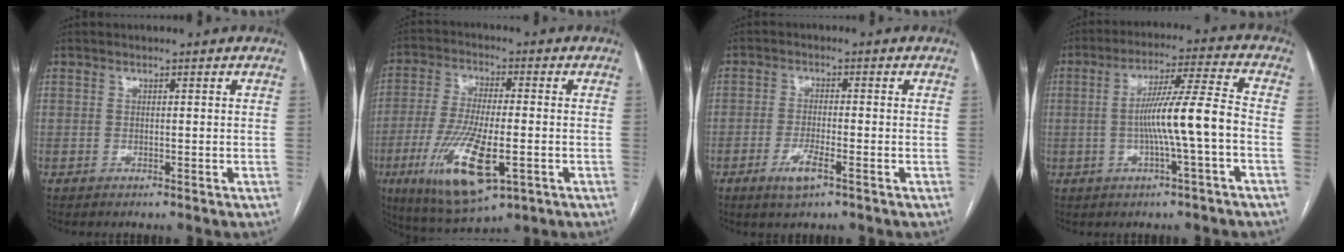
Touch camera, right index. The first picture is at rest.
{"total": 13.6, "force": [-4.8, 3.6, 12.2], "torque": [-0.241, -0.026, -0.073]}
{"total": 4.0, "force": [-2.1, 1.0, 3.2], "torque": [-0.066, -0.003, -0.039]}
{"total": 7.6, "force": [-1.5, -0.6, 7.4], "torque": [-0.132, 0.012, -0.025]}